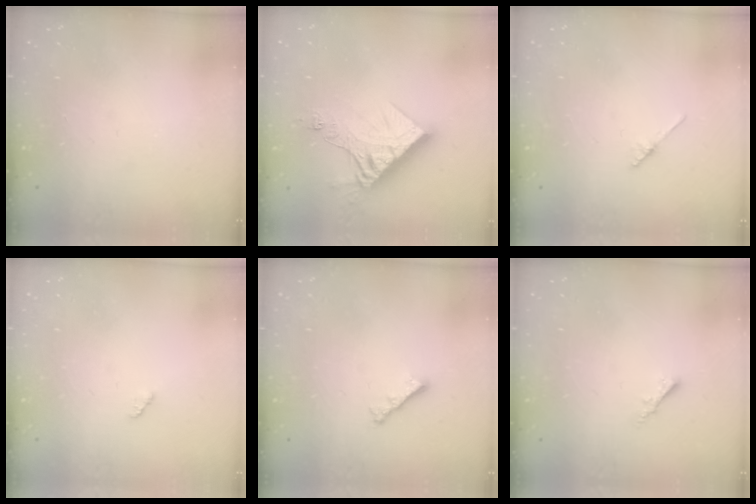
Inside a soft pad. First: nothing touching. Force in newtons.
{"total": 14.0, "press": 13.9, "slide": 1.7}
{"total": 2.1, "press": 2.1, "slide": 0.1}
{"total": 2.8, "press": 2.8, "slide": 0.4}
{"total": 2.8, "press": 2.7, "slide": 0.6}
{"total": 1.8, "press": 1.7, "slide": 0.5}